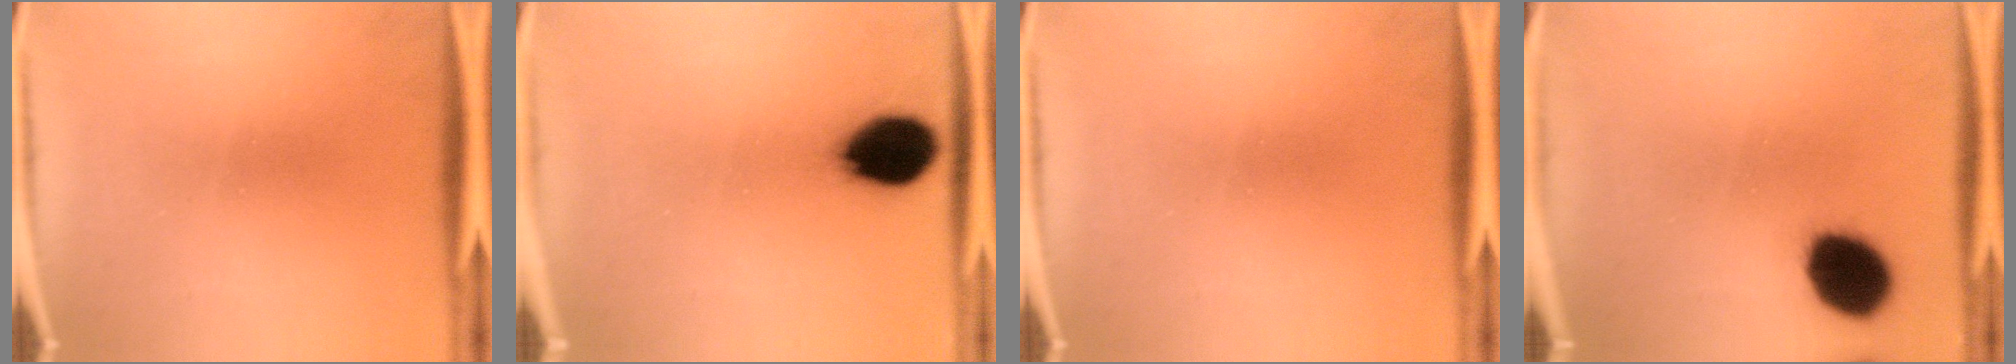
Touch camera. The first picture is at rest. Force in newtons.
{"total": 12.9}
{"total": 0.0}
{"total": 13.4}